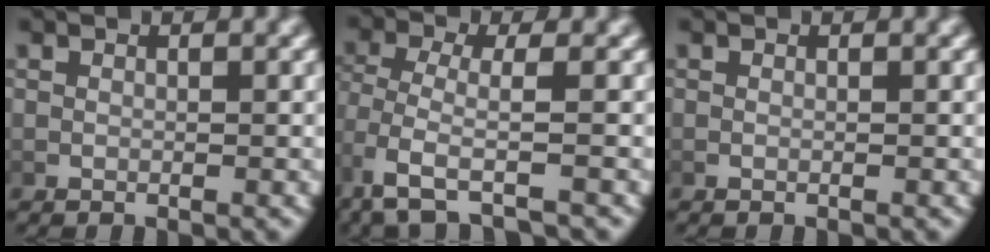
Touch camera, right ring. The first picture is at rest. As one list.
[{"total": 3.3, "force": [-1.4, 0.8, 2.8], "torque": [-0.074, -0.022, -0.010]}, {"total": 0.0}]